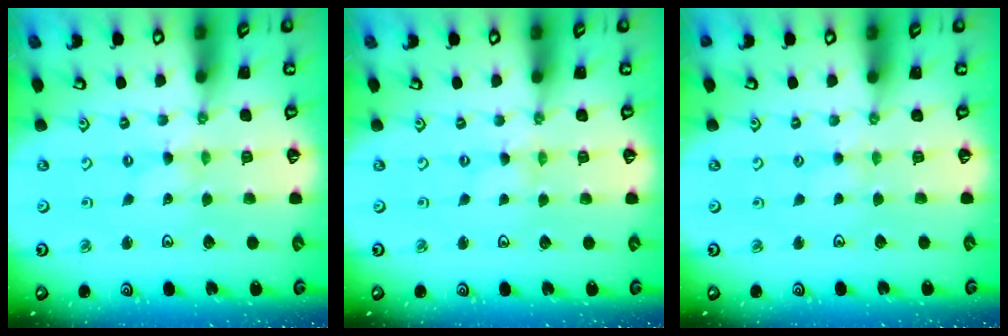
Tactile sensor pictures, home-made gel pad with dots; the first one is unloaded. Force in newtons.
{"total": 0.0}
{"total": 2.8, "press": 2.7, "slide": 0.4}